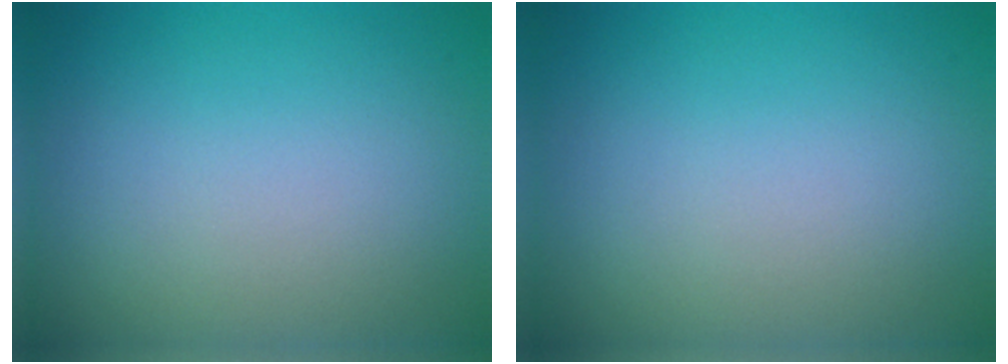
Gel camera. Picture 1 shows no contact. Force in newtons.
{"total": 0.0}